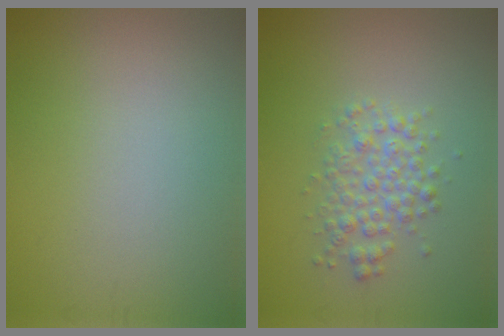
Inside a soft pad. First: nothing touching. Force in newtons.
{"total": 3.0, "press": 3.0, "slide": 0.1}